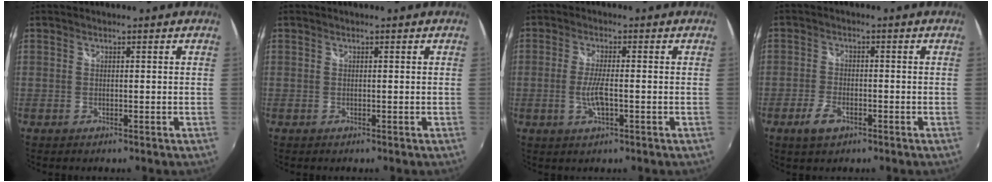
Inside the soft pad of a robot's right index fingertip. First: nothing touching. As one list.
[{"total": 0.0}, {"total": 4.6, "force": [-1.2, 0.9, 4.3], "torque": [-0.087, -0.007, -0.023]}, {"total": 4.6, "force": [-2.7, 2.4, 3.0], "torque": [-0.073, -0.003, -0.049]}]